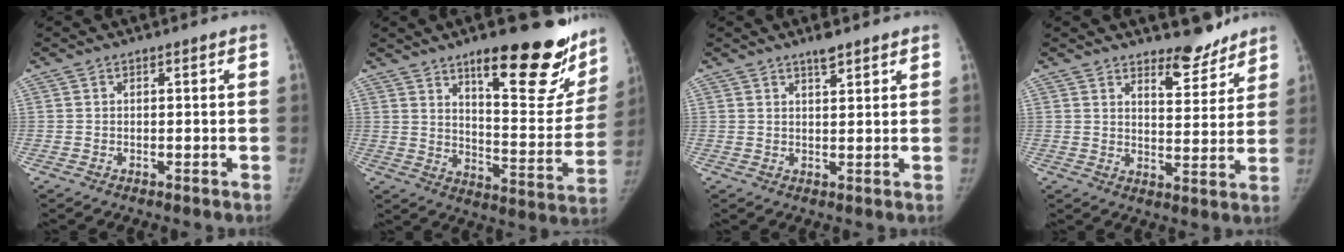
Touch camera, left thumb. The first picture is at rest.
{"total": 22.9, "force": [14.7, 7.2, 15.9], "torque": [-0.156, -0.094, 0.210]}
{"total": 2.8, "force": [2.2, 0.7, 1.6], "torque": [-0.017, -0.014, 0.036]}
{"total": 7.5, "force": [6.4, 2.7, 2.9], "torque": [-0.011, -0.054, 0.099]}